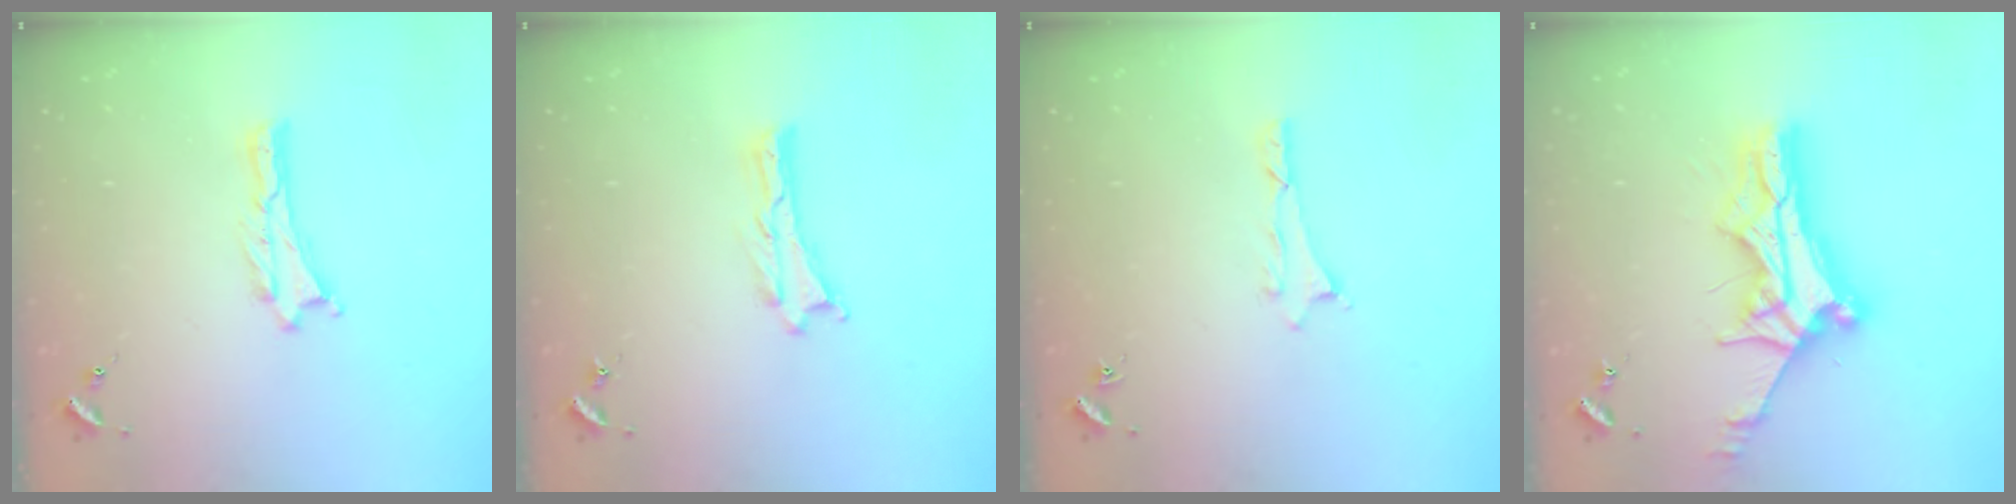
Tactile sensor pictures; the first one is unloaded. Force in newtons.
{"total": 0.0}
{"total": 0.6, "press": 0.5, "slide": 0.2}
{"total": 10.9, "press": 10.8, "slide": 0.9}